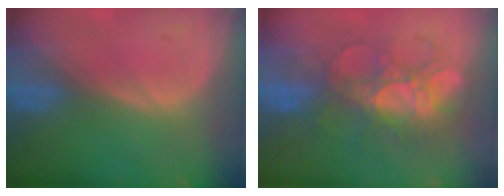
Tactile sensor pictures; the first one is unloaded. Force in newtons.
{"total": 8.7, "press": 8.5, "slide": 1.6}